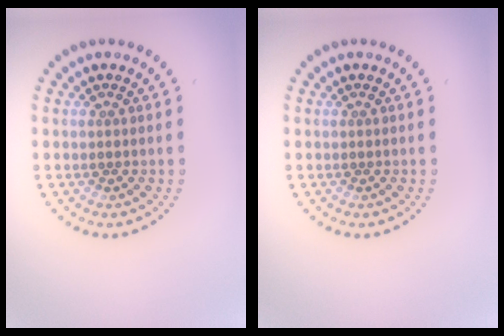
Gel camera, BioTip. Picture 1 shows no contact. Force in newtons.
{"total": 0.0}